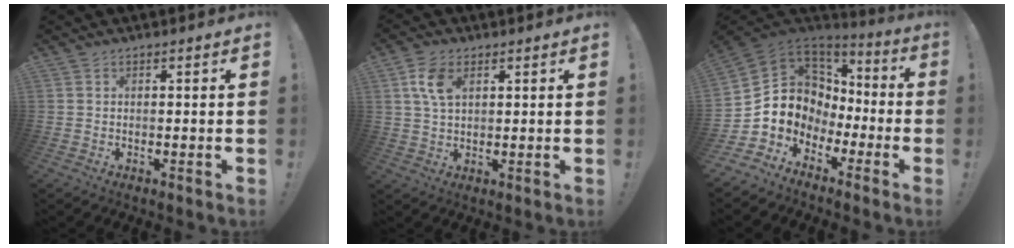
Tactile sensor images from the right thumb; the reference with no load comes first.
{"total": 7.5, "force": [2.9, 4.3, 5.4], "torque": [-0.100, -0.001, 0.054]}
{"total": 7.3, "force": [-0.5, 7.1, 1.8], "torque": [-0.037, -0.028, 0.003]}